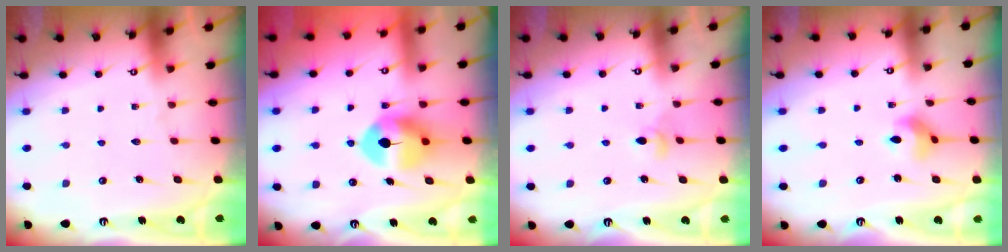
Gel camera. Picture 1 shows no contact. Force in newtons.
{"total": 8.5, "press": 8.3, "slide": 1.4}
{"total": 3.9, "press": 3.8, "slide": 0.8}
{"total": 5.1, "press": 5.0, "slide": 0.9}